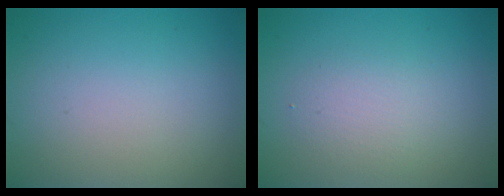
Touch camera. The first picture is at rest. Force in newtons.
{"total": 2.2, "press": 2.2, "slide": 0.1}